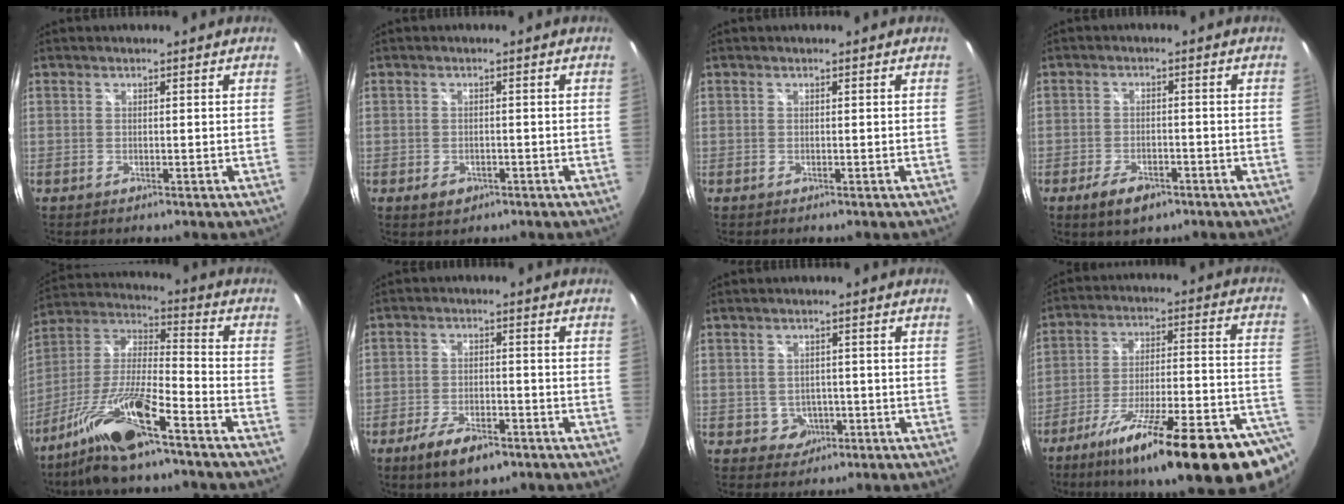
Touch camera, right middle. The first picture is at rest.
{"total": 2.9, "force": [-1.3, 2.2, 1.3], "torque": [-0.025, -0.005, -0.015]}
{"total": 0.0}
{"total": 6.0, "force": [-3.8, 3.0, 3.6], "torque": [-0.082, -0.009, -0.060]}
{"total": 15.6, "force": [-10.6, 2.2, 11.2], "torque": [-0.225, -0.005, -0.204]}
{"total": 8.2, "force": [-5.5, 3.2, 5.2], "torque": [-0.120, -0.016, -0.092]}
{"total": 3.5, "force": [-1.0, 3.3, 0.7], "torque": [-0.021, 0.006, -0.006]}
{"total": 27.8, "force": [-18.3, 3.9, 20.6], "torque": [-0.284, -0.056, -0.267]}